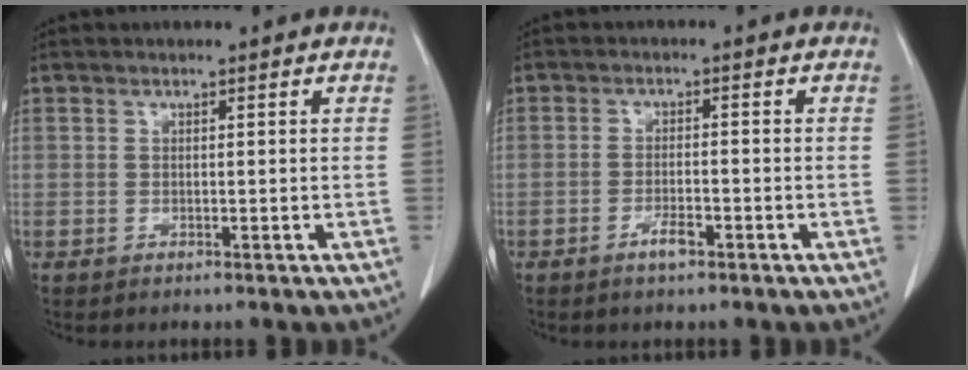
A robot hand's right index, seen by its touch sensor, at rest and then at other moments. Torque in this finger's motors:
{"motor_torque": [0.41, -0.15, 0.18, 0.04]}